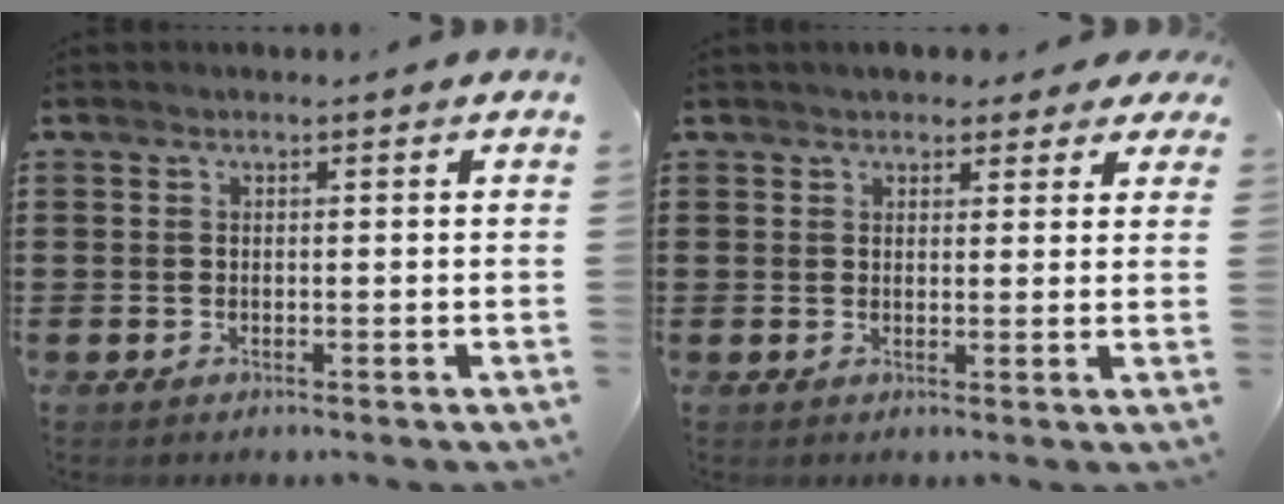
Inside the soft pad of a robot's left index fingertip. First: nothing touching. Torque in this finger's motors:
{"motor_torque": [2.14, 0.00, 0.15, -0.12]}